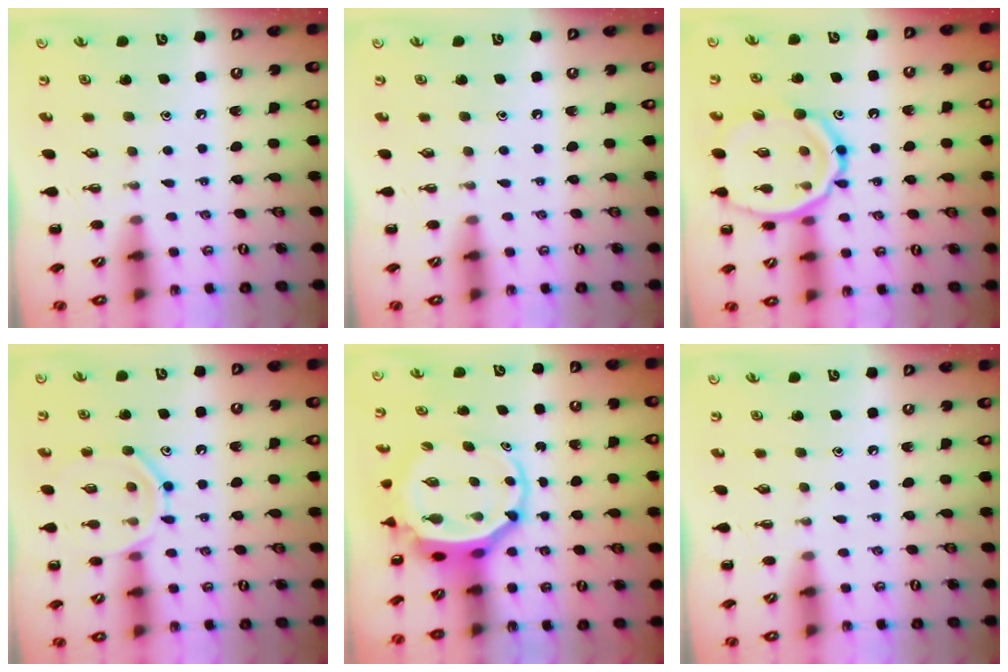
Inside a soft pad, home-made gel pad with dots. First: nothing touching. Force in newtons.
{"total": 0.0}
{"total": 17.6, "press": 17.5, "slide": 2.2}
{"total": 11.6, "press": 11.5, "slide": 1.1}
{"total": 5.3, "press": 5.0, "slide": 1.7}
{"total": 0.0}